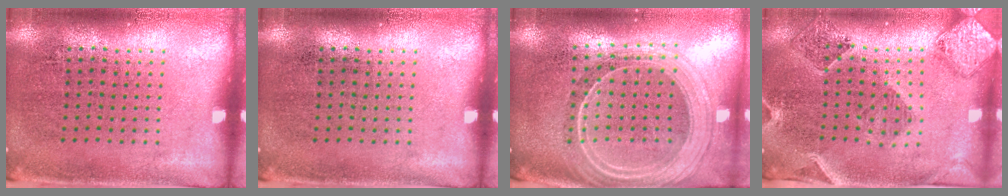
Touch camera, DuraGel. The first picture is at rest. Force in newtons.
{"total": 0.0}
{"total": 2.3, "press": 2.0, "slide": 1.2}
{"total": 1.5, "press": 1.5, "slide": 0.2}